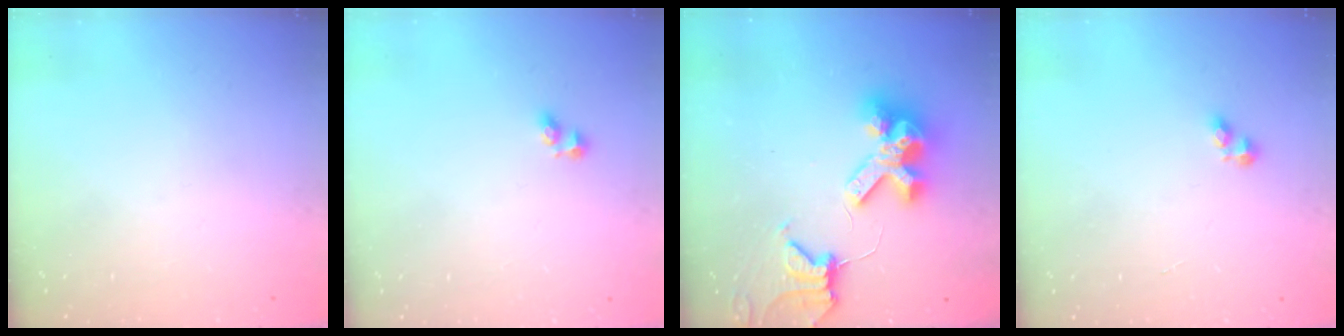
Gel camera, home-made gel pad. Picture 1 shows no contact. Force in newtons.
{"total": 3.0, "press": 2.7, "slide": 1.3}
{"total": 11.7, "press": 11.6, "slide": 1.3}
{"total": 2.1, "press": 2.0, "slide": 0.3}